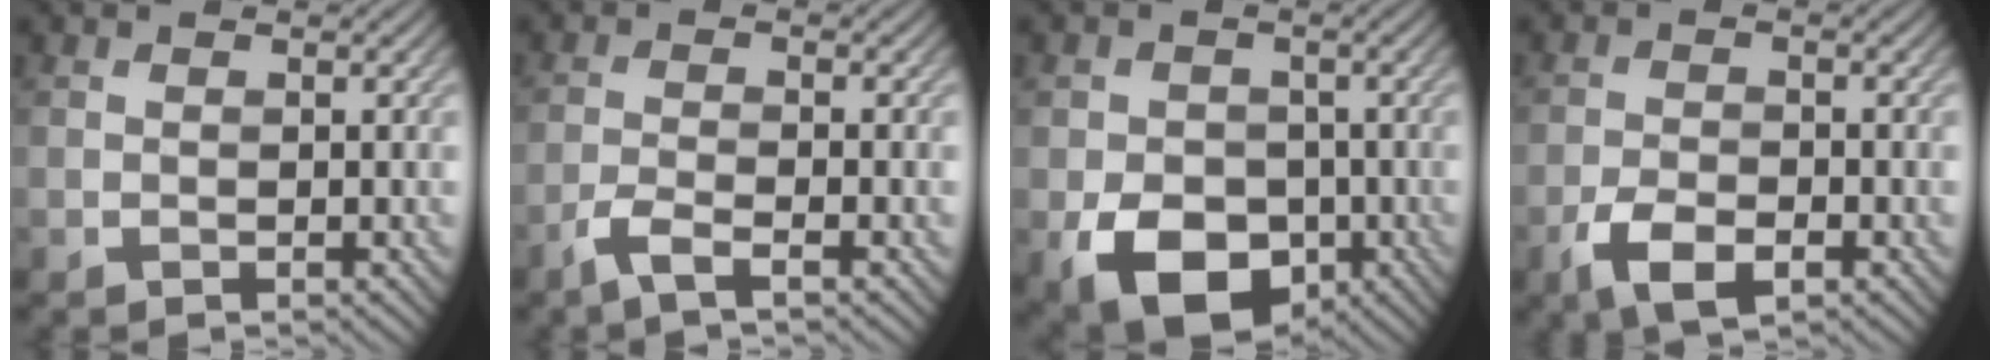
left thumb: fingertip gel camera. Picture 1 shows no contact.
{"total": 3.1, "force": [-2.1, 0.5, 2.2], "torque": [-0.044, -0.001, -0.057]}
{"total": 8.9, "force": [-3.5, 6.4, 5.0], "torque": [-0.099, -0.025, -0.061]}
{"total": 4.9, "force": [-2.7, 2.3, 3.4], "torque": [-0.070, -0.008, -0.054]}